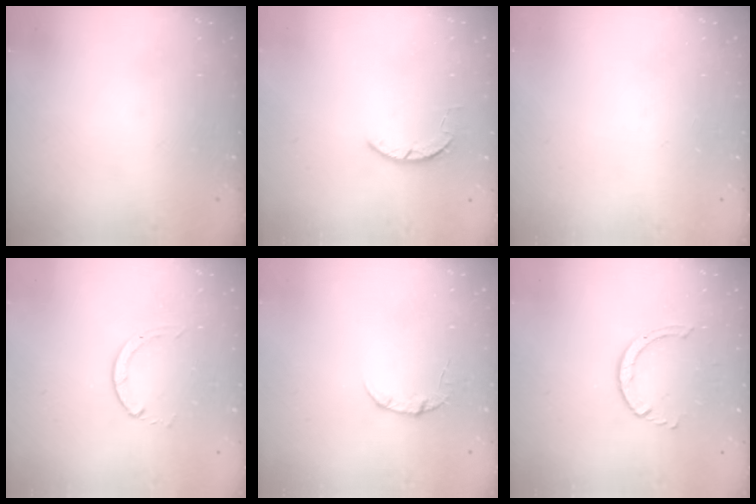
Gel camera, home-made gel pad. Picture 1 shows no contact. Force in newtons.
{"total": 1.6, "press": 1.6, "slide": 0.3}
{"total": 0.0}
{"total": 1.3, "press": 1.2, "slide": 0.3}
{"total": 3.4, "press": 3.4, "slide": 0.4}
{"total": 4.4, "press": 4.3, "slide": 0.4}